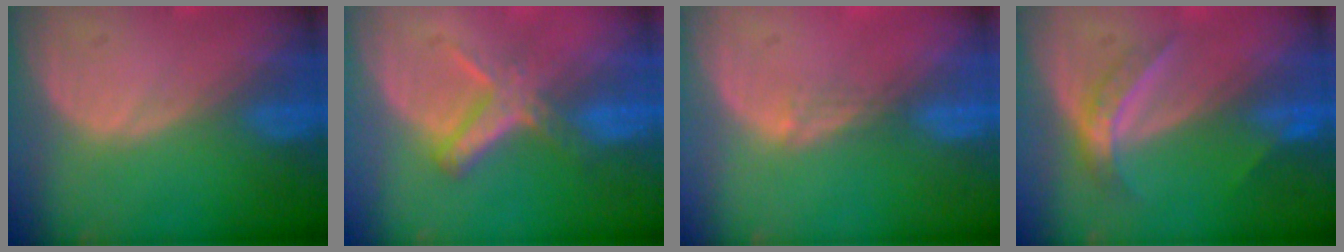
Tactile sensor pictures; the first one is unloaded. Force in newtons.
{"total": 5.6, "press": 5.2, "slide": 2.2}
{"total": 1.5, "press": 1.0, "slide": 1.0}
{"total": 4.5, "press": 4.0, "slide": 2.1}